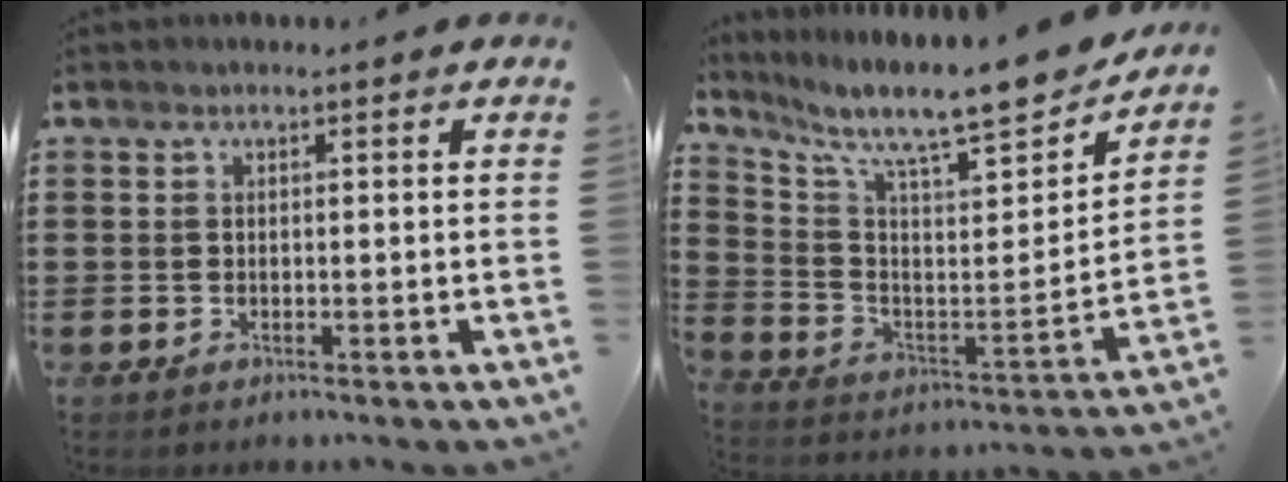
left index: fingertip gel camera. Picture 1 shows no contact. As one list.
[{"total": 9.5, "force": [8.3, 1.2, 4.5], "torque": [-0.104, -0.074, 0.129]}]